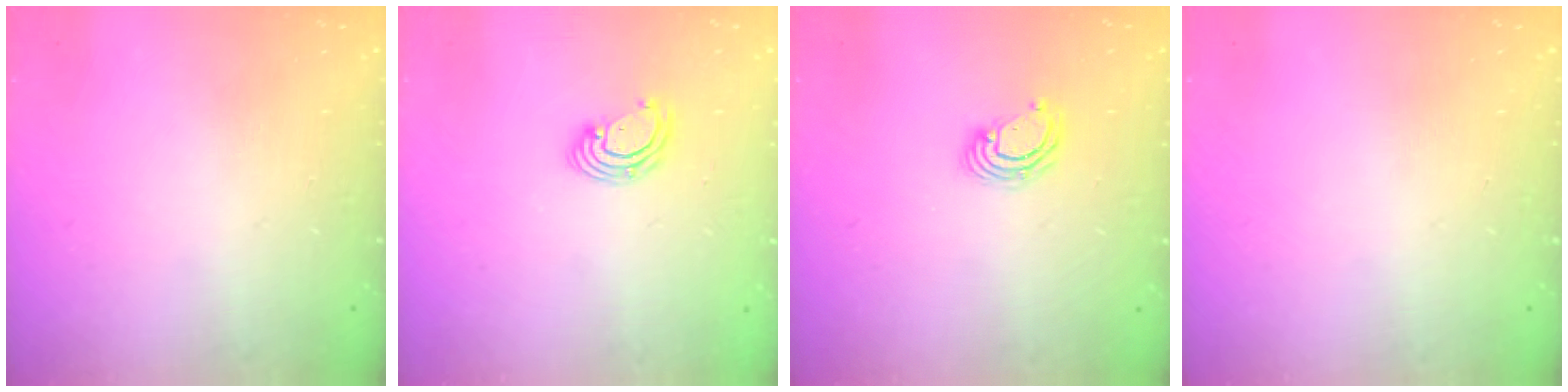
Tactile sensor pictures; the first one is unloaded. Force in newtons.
{"total": 3.8, "press": 3.8, "slide": 0.2}
{"total": 4.0, "press": 3.9, "slide": 0.3}
{"total": 0.0}